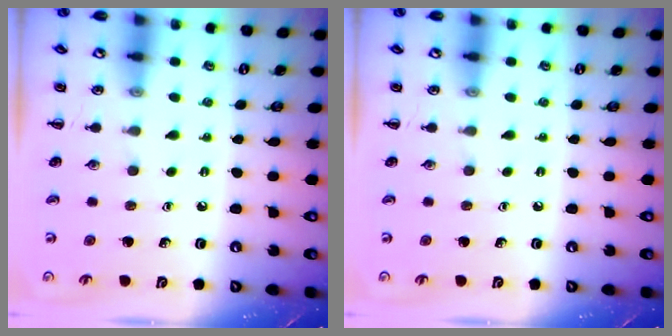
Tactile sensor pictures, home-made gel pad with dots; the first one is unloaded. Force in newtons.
{"total": 0.0}